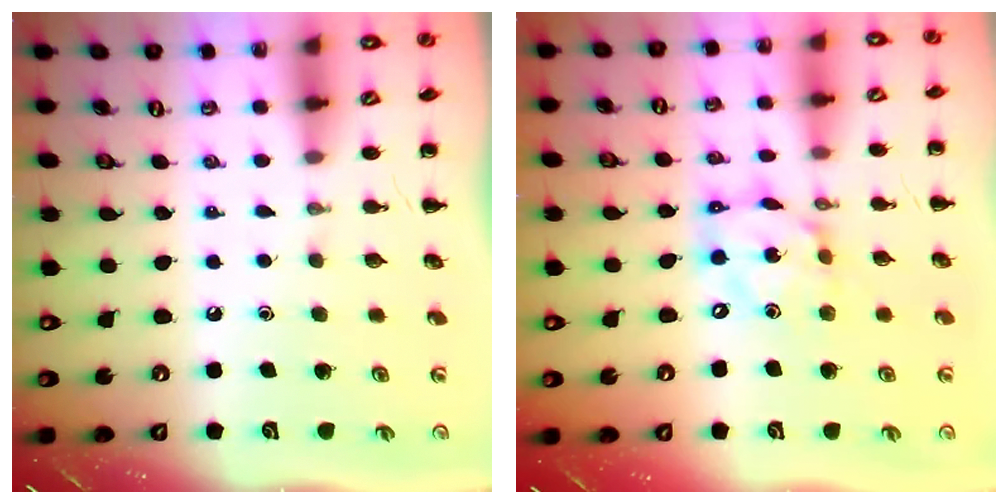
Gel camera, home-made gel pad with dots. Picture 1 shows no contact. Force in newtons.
{"total": 10.9, "press": 10.6, "slide": 2.7}